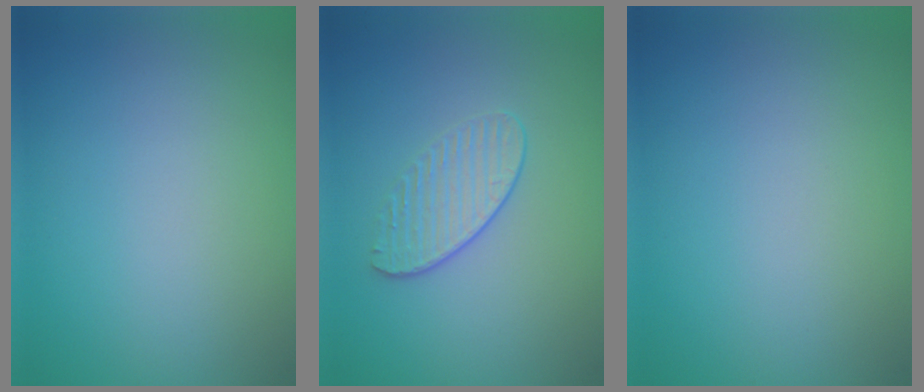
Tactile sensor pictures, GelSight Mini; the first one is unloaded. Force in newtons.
{"total": 1.9, "press": 1.5, "slide": 1.2}
{"total": 0.0}